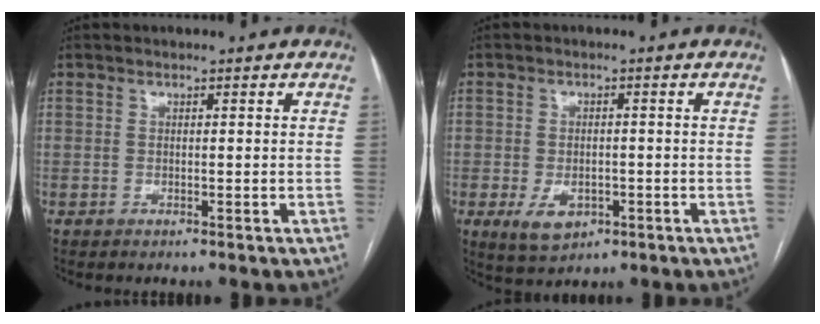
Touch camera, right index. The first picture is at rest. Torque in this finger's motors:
{"motor_torque": [-0.22, -0.18, -0.57, -0.19]}